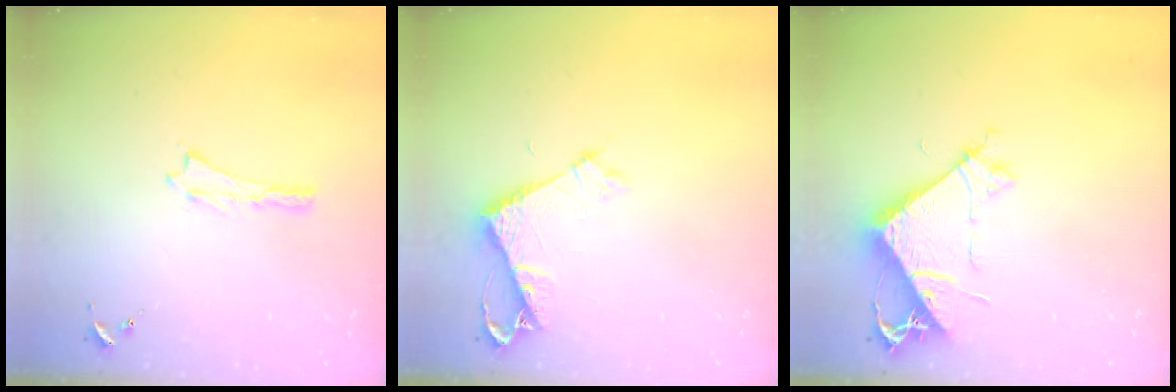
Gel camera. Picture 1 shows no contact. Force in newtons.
{"total": 5.1, "press": 5.1, "slide": 0.4}
{"total": 7.8, "press": 7.7, "slide": 1.2}